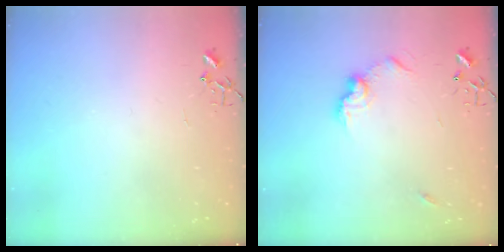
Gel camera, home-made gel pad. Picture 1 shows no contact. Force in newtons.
{"total": 9.4, "press": 9.4, "slide": 0.5}